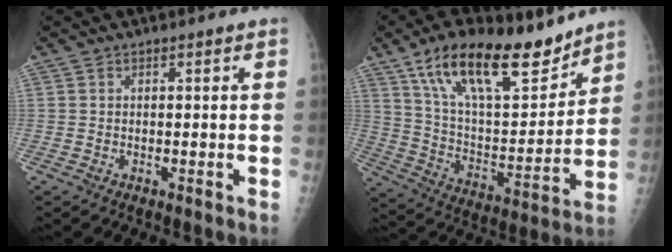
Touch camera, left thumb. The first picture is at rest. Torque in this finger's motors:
{"motor_torque": [1.33, 1.34, 1.50, -1.27, 0.17]}